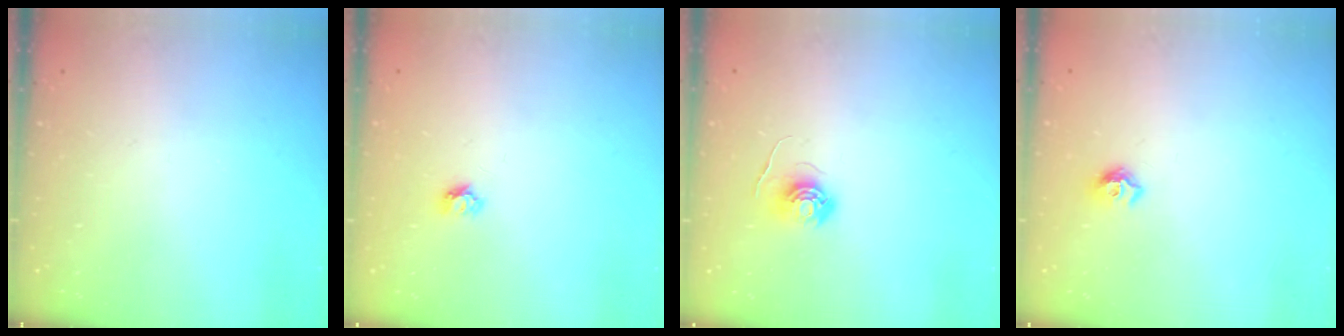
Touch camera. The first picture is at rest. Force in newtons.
{"total": 4.2, "press": 4.2, "slide": 0.4}
{"total": 5.8, "press": 5.8, "slide": 0.3}
{"total": 7.2, "press": 7.2, "slide": 0.7}